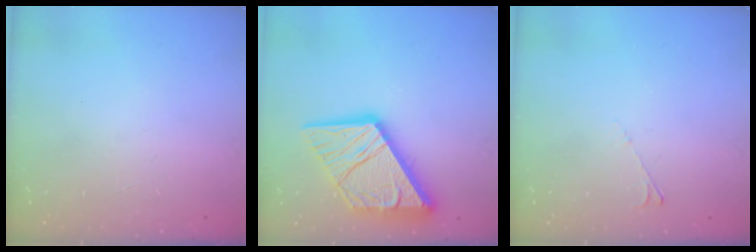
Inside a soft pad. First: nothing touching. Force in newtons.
{"total": 21.7, "press": 21.5, "slide": 2.5}
{"total": 2.6, "press": 2.6, "slide": 0.5}